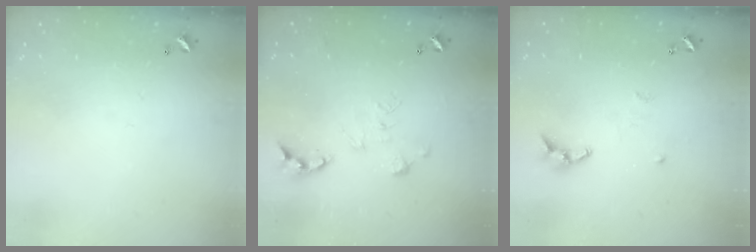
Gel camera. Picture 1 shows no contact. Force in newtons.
{"total": 0.0}
{"total": 7.9, "press": 7.9, "slide": 0.2}